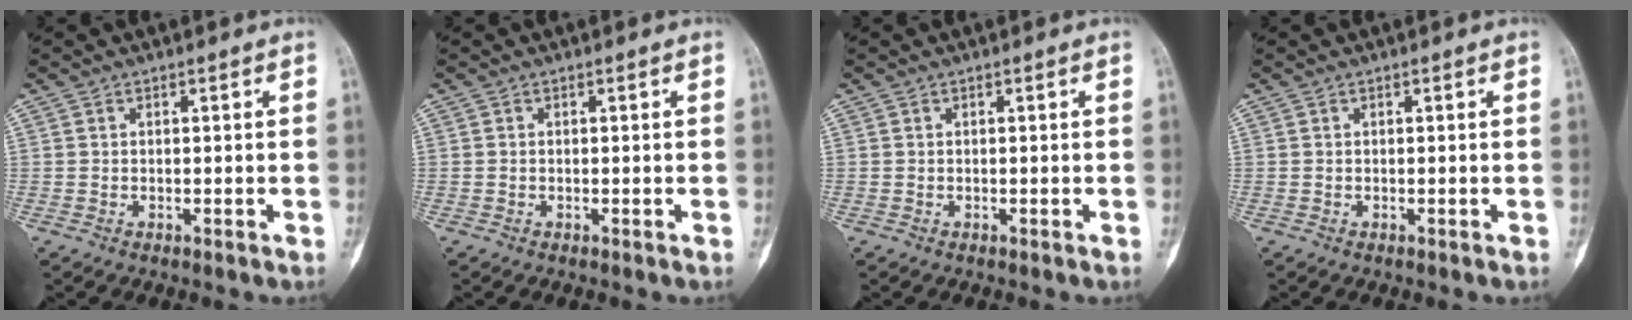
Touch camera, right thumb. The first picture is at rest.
{"total": 0.0}
{"total": 0.0}
{"total": 0.0}